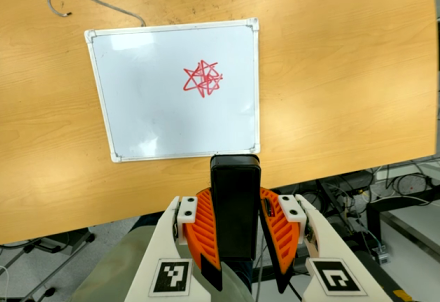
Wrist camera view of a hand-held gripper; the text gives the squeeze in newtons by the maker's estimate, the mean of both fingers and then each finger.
{"total": 9.8, "left": 8.2, "right": 11.4}